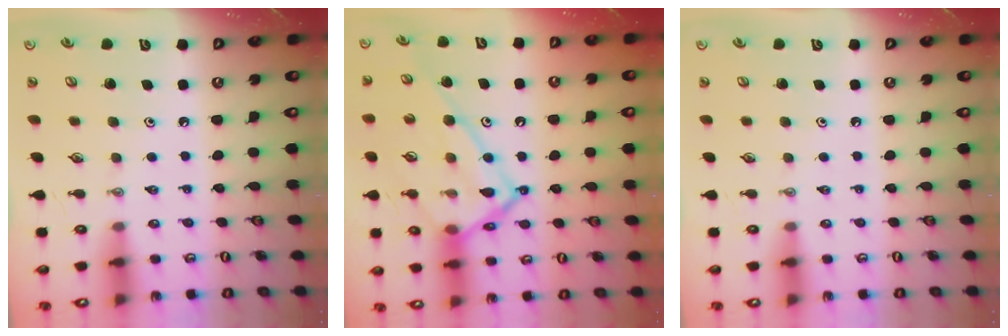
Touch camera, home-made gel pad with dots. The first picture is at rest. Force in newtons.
{"total": 19.9, "press": 19.9, "slide": 1.2}
{"total": 0.0}